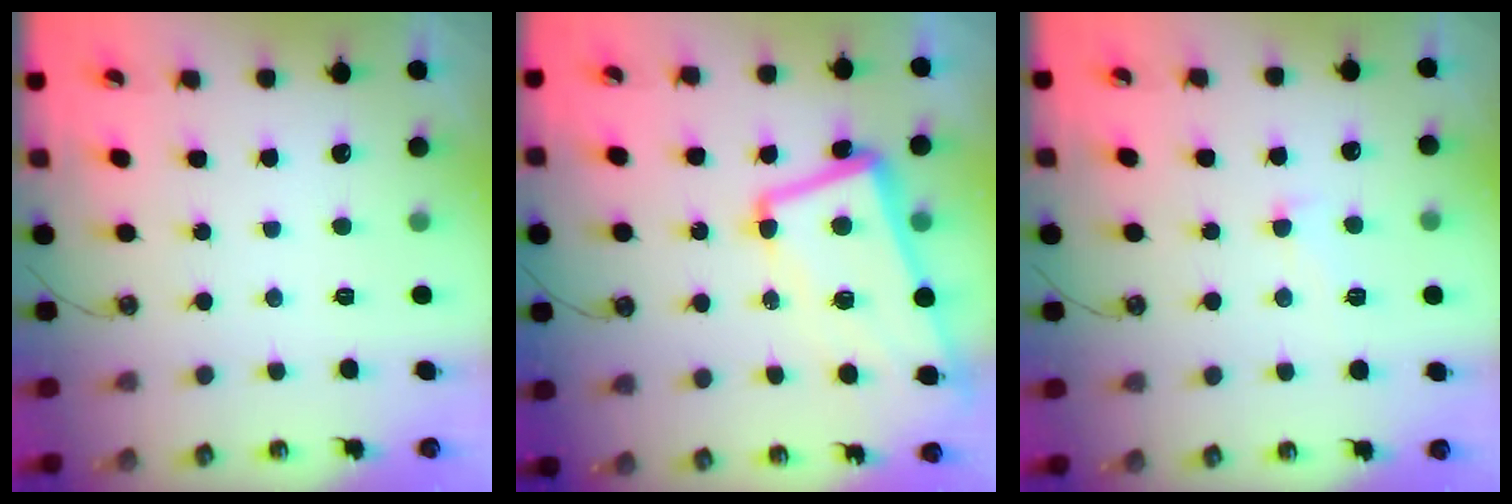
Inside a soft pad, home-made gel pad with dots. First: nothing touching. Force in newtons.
{"total": 6.5, "press": 6.2, "slide": 2.0}
{"total": 1.6, "press": 1.4, "slide": 0.8}